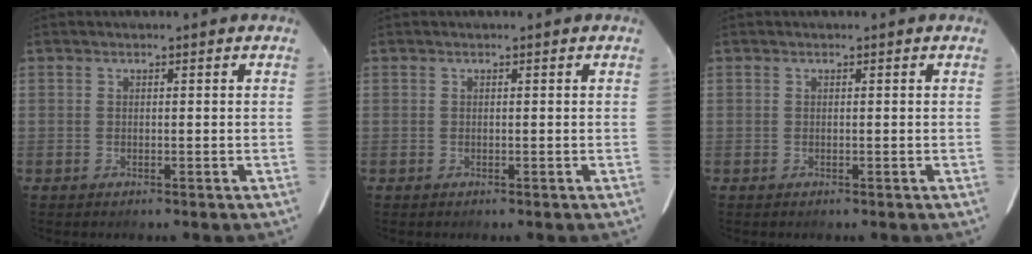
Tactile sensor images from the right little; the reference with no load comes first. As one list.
[{"total": 0.0}, {"total": 0.0}]